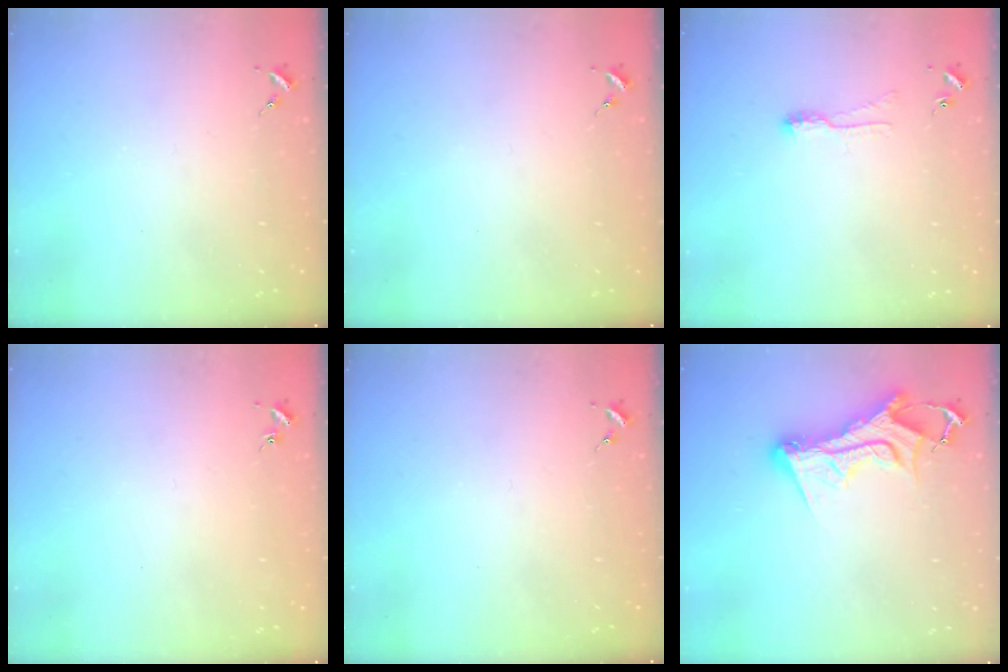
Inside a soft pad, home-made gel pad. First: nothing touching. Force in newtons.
{"total": 0.0}
{"total": 7.1, "press": 7.1, "slide": 0.8}
{"total": 0.8, "press": 0.8, "slide": 0.2}
{"total": 0.0}
{"total": 12.7, "press": 12.6, "slide": 1.3}